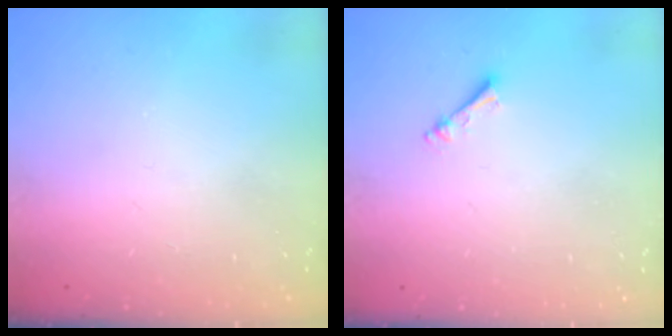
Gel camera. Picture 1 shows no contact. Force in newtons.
{"total": 2.5, "press": 2.5, "slide": 0.4}